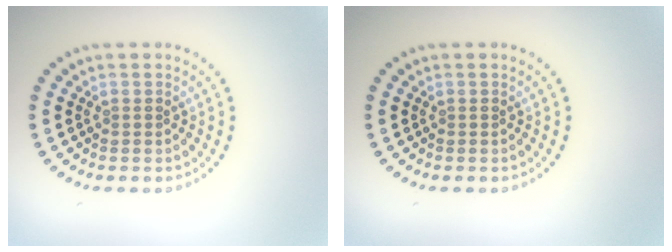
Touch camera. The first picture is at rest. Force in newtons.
{"total": 0.0}